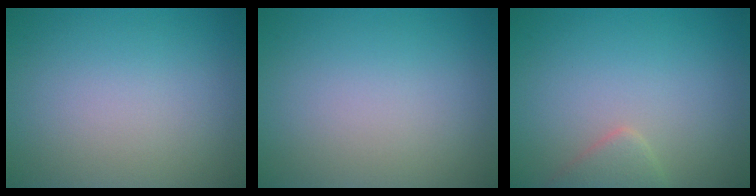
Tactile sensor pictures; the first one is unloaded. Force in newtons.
{"total": 0.0}
{"total": 1.9, "press": 1.9, "slide": 0.1}